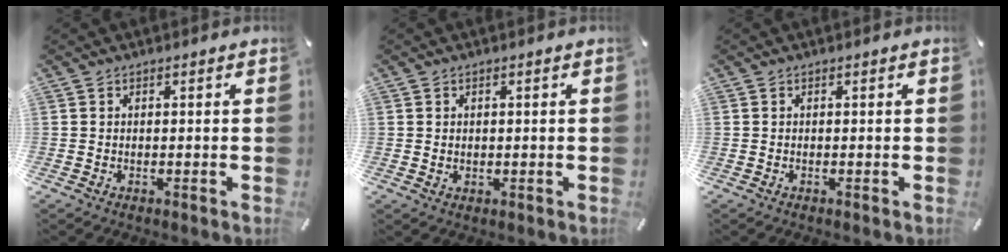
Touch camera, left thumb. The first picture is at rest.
{"total": 1.0, "force": [0.4, 0.9, 0.2], "torque": [0.003, 0.000, 0.005]}
{"total": 0.0}